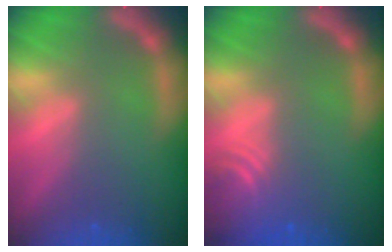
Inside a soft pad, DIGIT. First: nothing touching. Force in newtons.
{"total": 4.5}